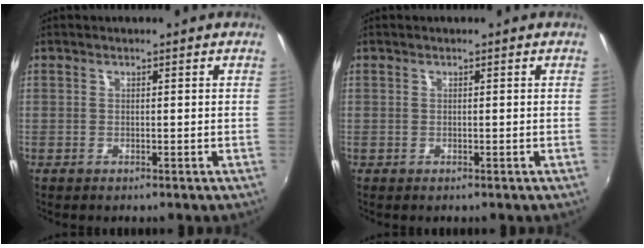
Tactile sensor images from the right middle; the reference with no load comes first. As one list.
[{"total": 0.0}]